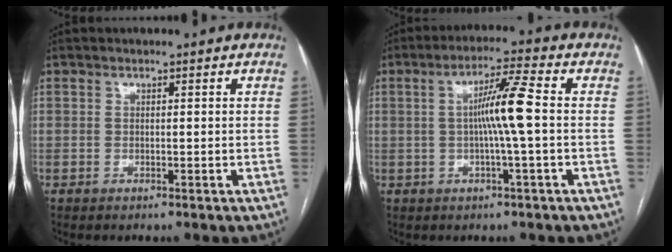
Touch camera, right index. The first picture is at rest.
{"total": 7.3, "force": [-0.1, -0.7, 7.2], "torque": [-0.129, 0.009, -0.002]}